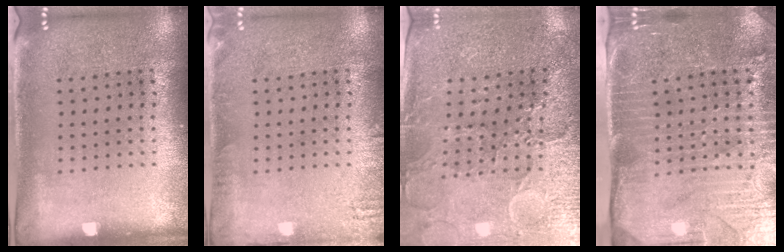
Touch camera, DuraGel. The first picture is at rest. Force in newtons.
{"total": 1.4, "press": 1.3, "slide": 0.2}
{"total": 3.3, "press": 3.2, "slide": 0.7}
{"total": 4.4, "press": 3.8, "slide": 2.3}